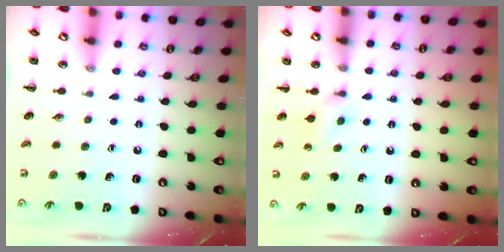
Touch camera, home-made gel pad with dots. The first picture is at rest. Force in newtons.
{"total": 3.5, "press": 3.2, "slide": 1.5}